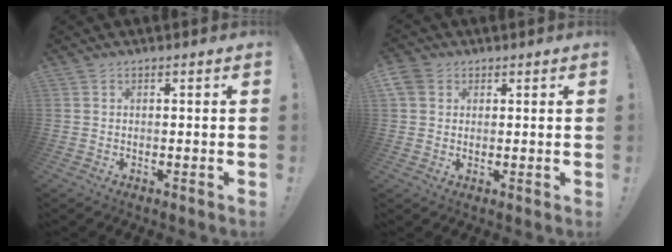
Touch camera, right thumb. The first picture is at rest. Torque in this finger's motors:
{"motor_torque": [0.37, 0.45, -0.01, 0.07, 0.02]}